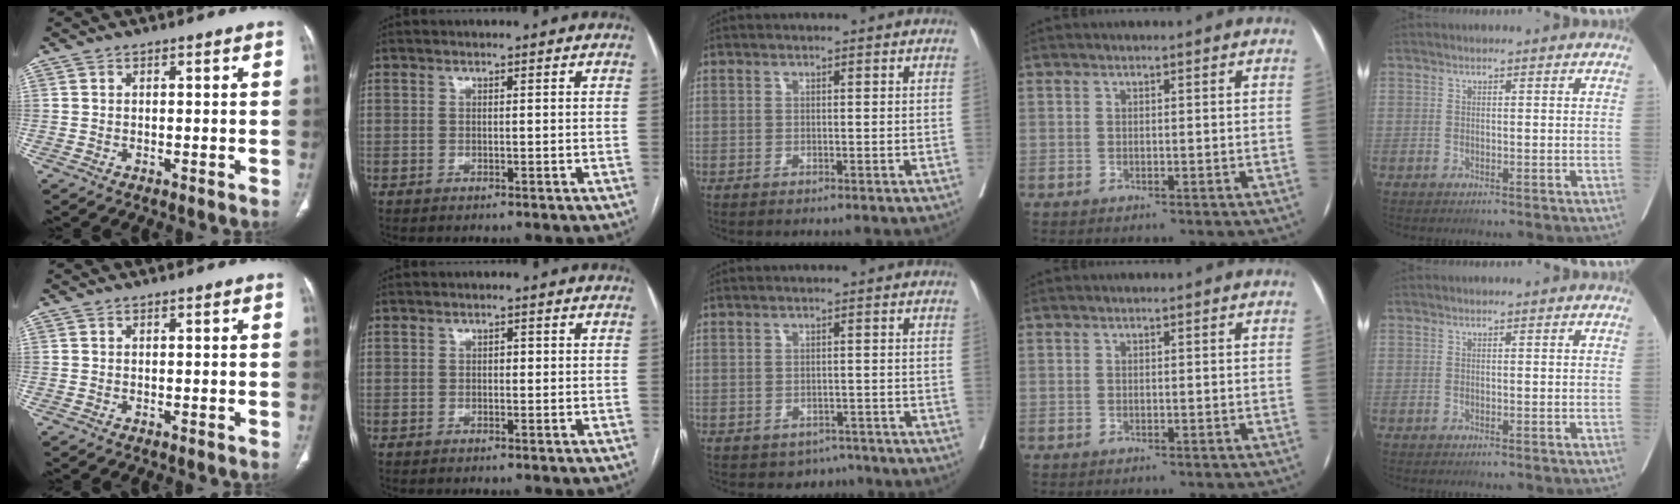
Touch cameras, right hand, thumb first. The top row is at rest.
{"index": {"total": 0.9, "force": [0.0, 0.6, 0.7], "torque": [-0.007, 0.004, -0.002]}, "middle": {"total": 2.7, "force": [-2.2, 1.7, 0.2], "torque": [0.002, 0.008, -0.026]}}